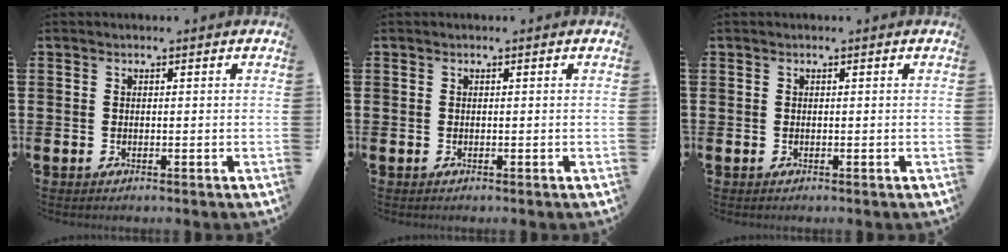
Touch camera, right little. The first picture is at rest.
{"total": 0.0}
{"total": 0.0}